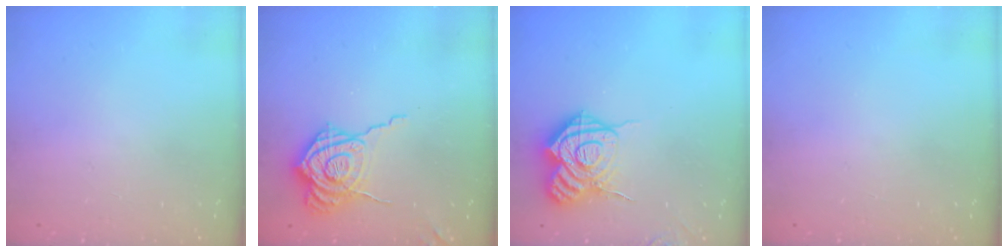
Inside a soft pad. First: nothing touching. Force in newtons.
{"total": 15.9, "press": 15.9, "slide": 1.2}
{"total": 17.9, "press": 17.8, "slide": 1.8}
{"total": 0.0}